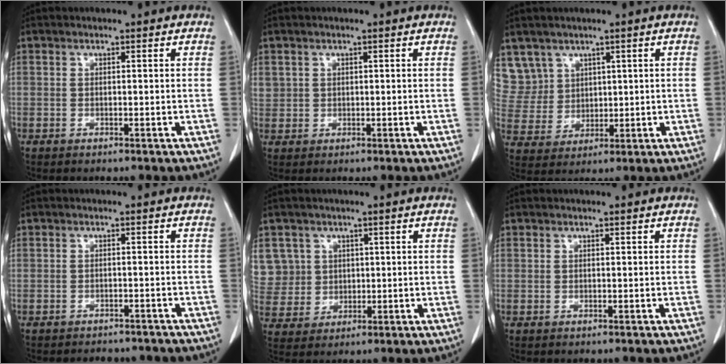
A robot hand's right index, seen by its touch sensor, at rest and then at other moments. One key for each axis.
{"total": 3.0, "fx": 1.3, "fy": 2.6, "fz": 0.7, "tx": -0.019, "ty": 0.012, "tz": 0.032}
{"total": 8.2, "fx": 4.8, "fy": 6.7, "fz": 0.0, "tx": -0.007, "ty": 0.020, "tz": 0.113}
{"total": 6.1, "fx": -5.6, "fy": 2.5, "fz": 0.6, "tx": -0.002, "ty": 0.005, "tz": -0.056}
{"total": 9.8, "fx": 3.4, "fy": 9.1, "fz": 1.1, "tx": -0.046, "ty": 0.035, "tz": 0.090}
{"total": 0.0}